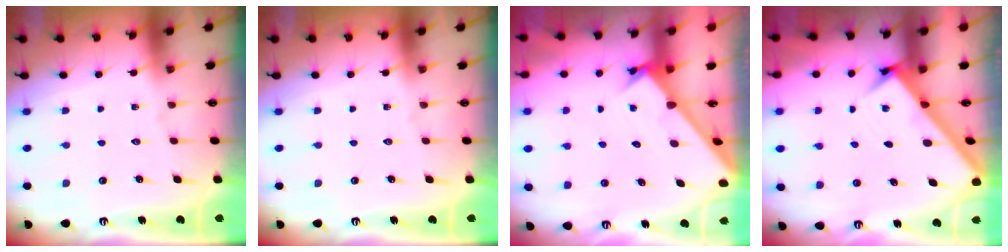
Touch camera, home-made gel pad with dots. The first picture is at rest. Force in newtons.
{"total": 0.0}
{"total": 1.8, "press": 1.8, "slide": 0.1}
{"total": 3.0, "press": 2.9, "slide": 0.4}